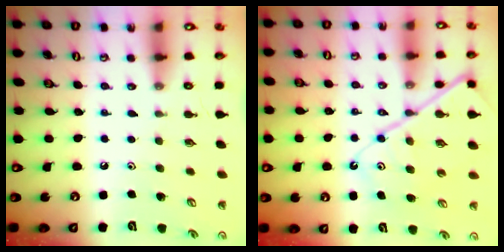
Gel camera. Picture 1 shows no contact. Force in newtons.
{"total": 11.5, "press": 11.4, "slide": 1.3}